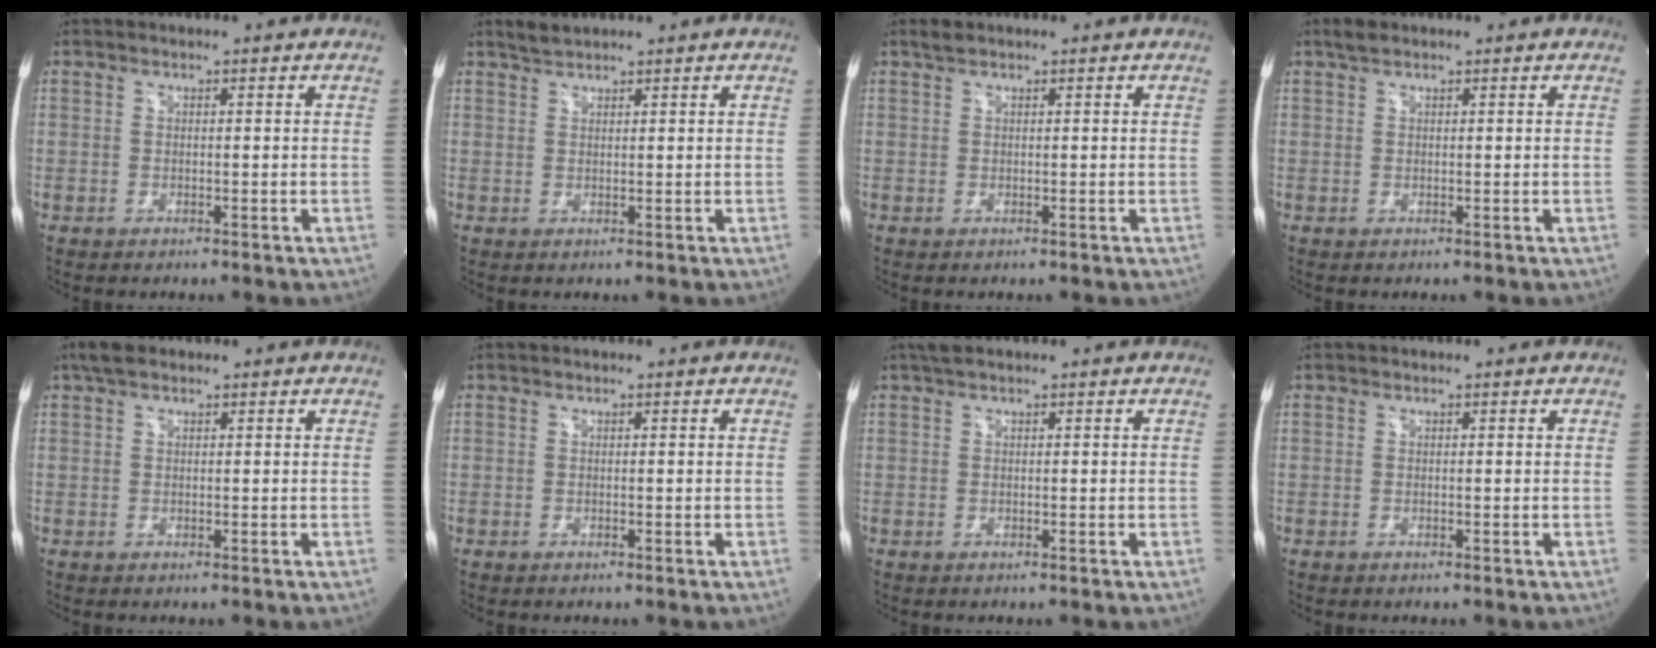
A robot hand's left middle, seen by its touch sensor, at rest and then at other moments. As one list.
[{"total": 1.7, "force": [1.7, 0.2, 0.4], "torque": [-0.016, 0.007, 0.036]}, {"total": 1.0, "force": [0.8, 0.3, 0.5], "torque": [-0.015, 0.009, 0.019]}, {"total": 2.0, "force": [1.4, 0.8, 1.1], "torque": [-0.026, 0.014, 0.027]}, {"total": 2.5, "force": [1.8, 1.1, 1.5], "torque": [-0.033, 0.021, 0.033]}, {"total": 0.0}, {"total": 1.8, "force": [1.4, 0.3, 1.1], "torque": [-0.024, 0.019, 0.025]}, {"total": 0.0}]